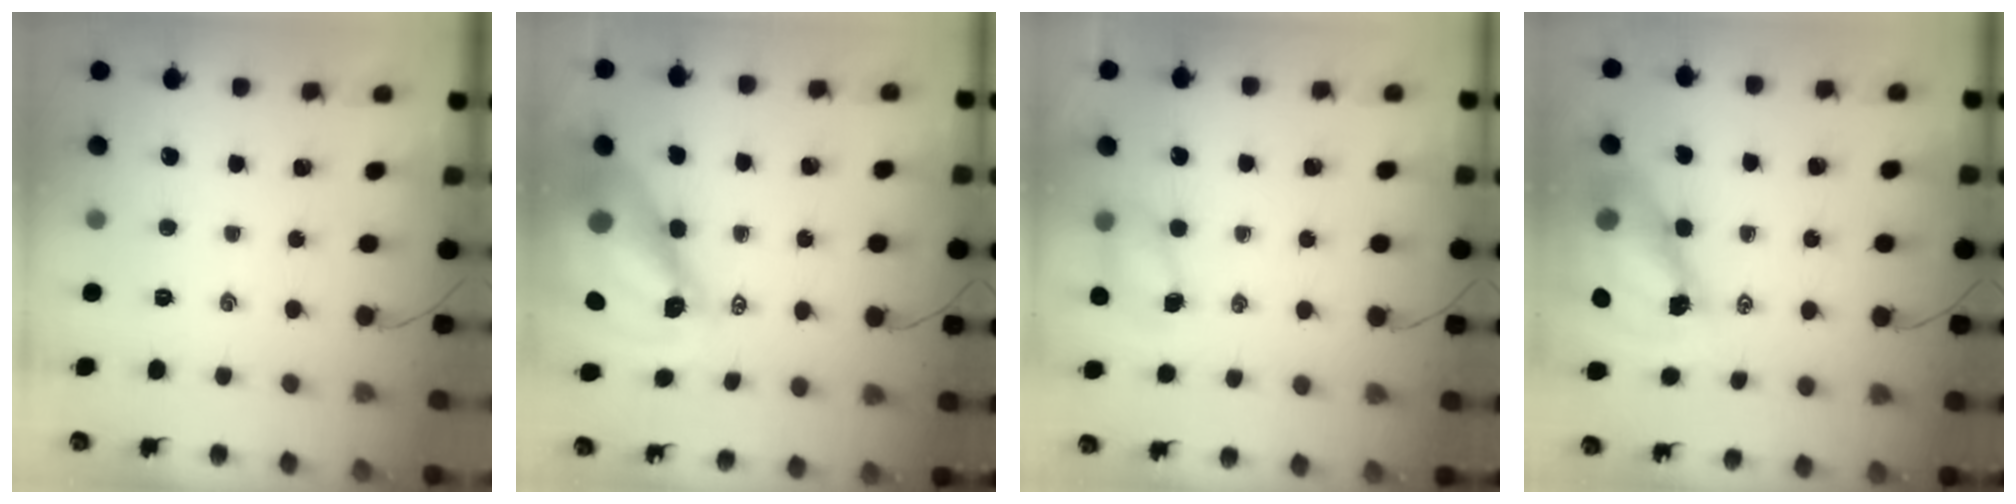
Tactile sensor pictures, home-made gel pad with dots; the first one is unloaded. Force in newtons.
{"total": 17.1, "press": 16.3, "slide": 5.2}
{"total": 4.9, "press": 4.8, "slide": 1.0}
{"total": 13.1, "press": 12.7, "slide": 3.5}